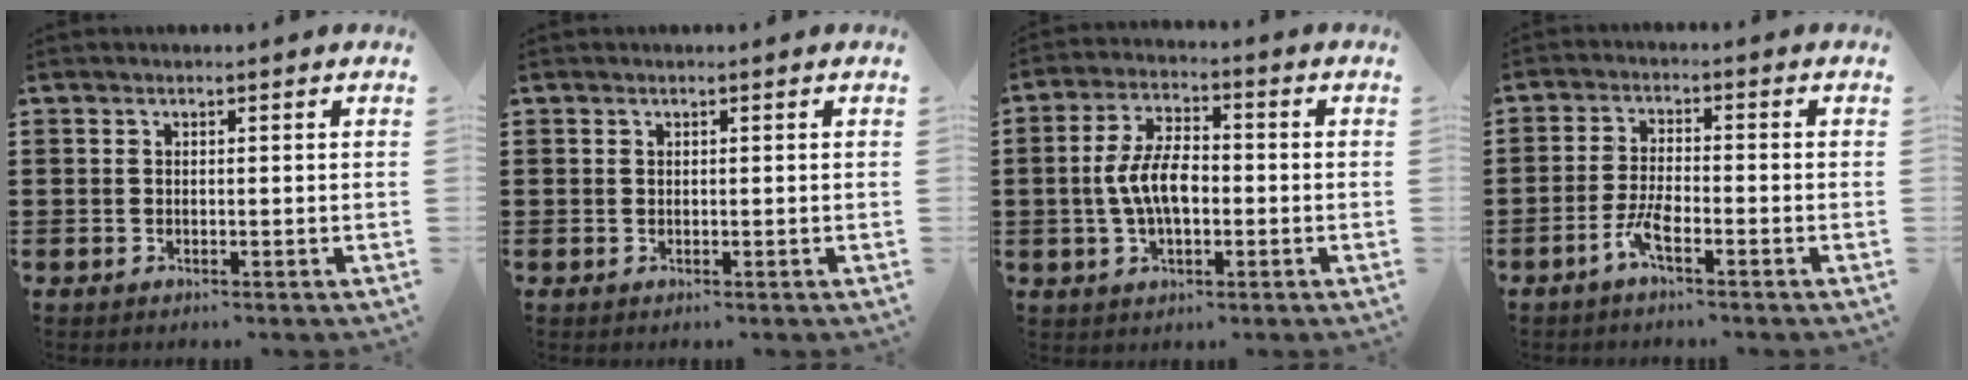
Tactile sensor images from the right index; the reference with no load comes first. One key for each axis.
{"total": 0.0}
{"total": 7.4, "fx": -0.8, "fy": 3.5, "fz": 6.4, "tx": -0.143, "ty": 0.000, "tz": -0.021}
{"total": 4.0, "fx": -2.3, "fy": 0.7, "fz": 3.1, "tx": -0.081, "ty": -0.006, "tz": -0.050}